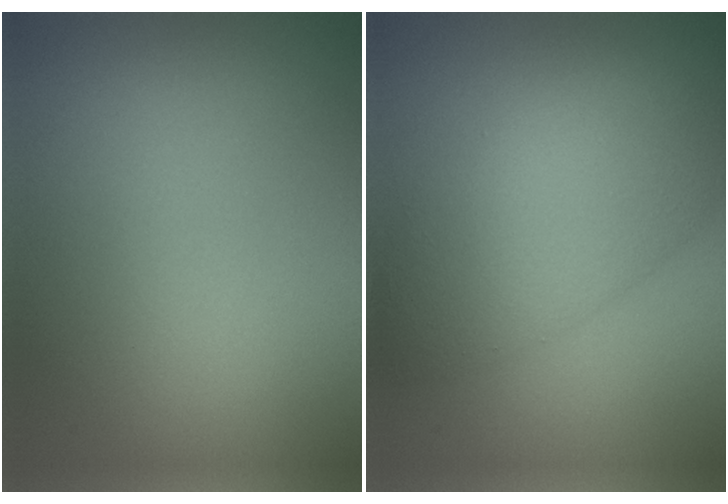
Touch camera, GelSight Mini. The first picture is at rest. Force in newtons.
{"total": 7.6, "press": 7.6, "slide": 0.2}